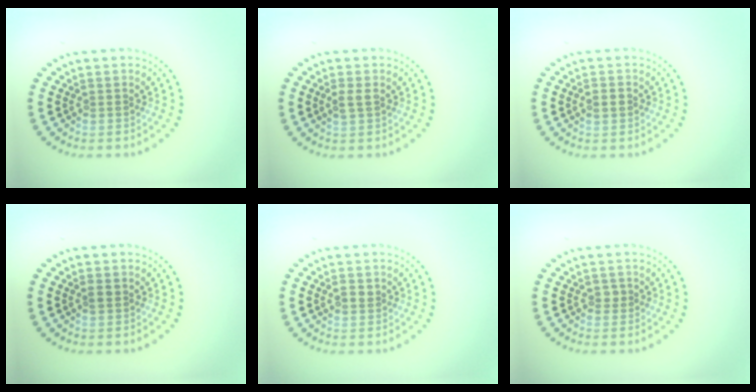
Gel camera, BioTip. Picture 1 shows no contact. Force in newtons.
{"total": 1.2, "press": 1.2, "slide": 0.0}
{"total": 1.2, "press": 1.2, "slide": 0.1}
{"total": 0.9, "press": 0.8, "slide": 0.3}
{"total": 1.3, "press": 1.2, "slide": 0.6}
{"total": 0.7, "press": 0.6, "slide": 0.4}